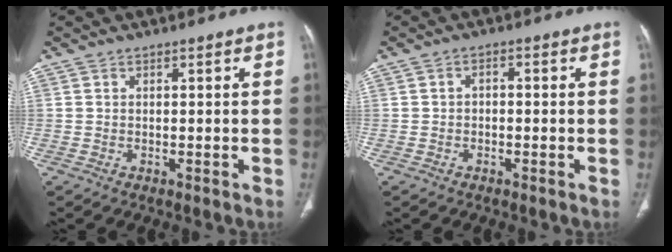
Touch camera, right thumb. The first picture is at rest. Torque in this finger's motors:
{"motor_torque": [-0.12, -0.50, -0.14, -0.21, 0.05]}